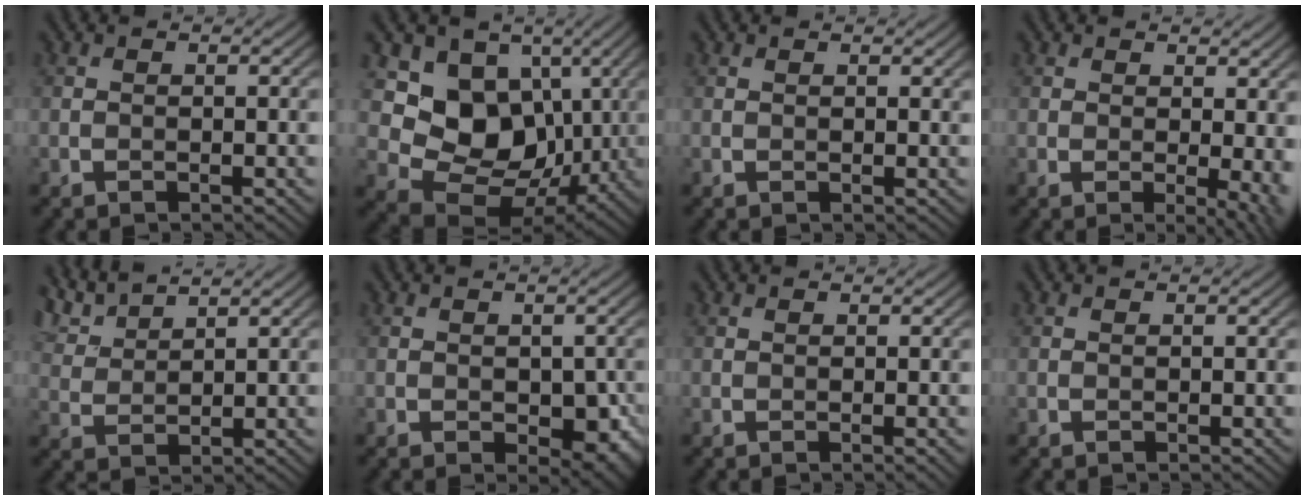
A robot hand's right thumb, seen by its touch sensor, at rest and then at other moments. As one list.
[{"total": 11.9, "force": [1.7, 9.8, 6.6], "torque": [-0.133, -0.011, 0.016]}, {"total": 0.7, "force": [0.6, 0.2, 0.2], "torque": [-0.003, -0.001, 0.012]}, {"total": 4.7, "force": [0.6, 1.8, 4.3], "torque": [-0.059, -0.004, 0.011]}, {"total": 4.4, "force": [3.8, 1.0, 2.0], "torque": [-0.058, 0.008, 0.085]}, {"total": 4.4, "force": [-0.9, 2.8, 3.3], "torque": [-0.046, -0.016, -0.009]}, {"total": 0.6, "force": [0.2, 0.0, 0.6], "torque": [-0.010, 0.000, 0.002]}, {"total": 0.0}]